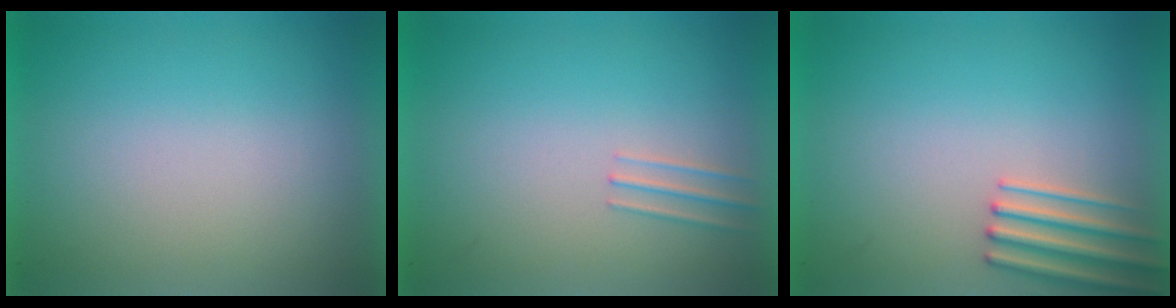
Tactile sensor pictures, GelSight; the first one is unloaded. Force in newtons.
{"total": 1.0}
{"total": 2.0}